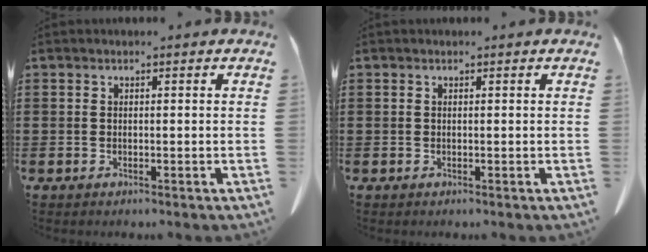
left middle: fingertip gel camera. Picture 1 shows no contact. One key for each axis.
{"total": 0.0}